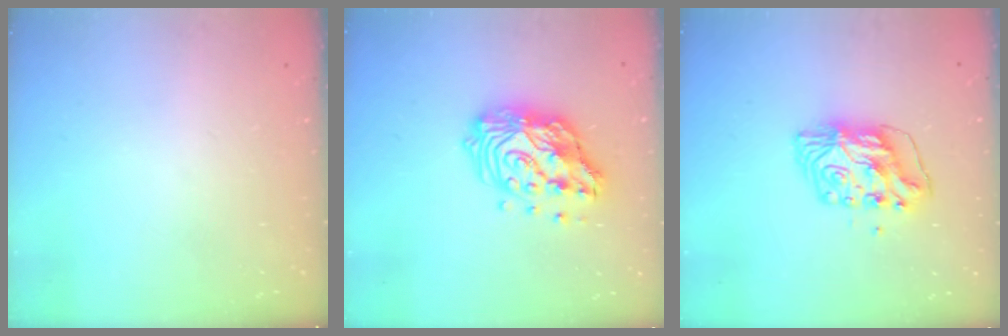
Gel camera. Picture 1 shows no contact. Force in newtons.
{"total": 15.8, "press": 15.8, "slide": 1.3}
{"total": 9.2, "press": 9.2, "slide": 1.0}